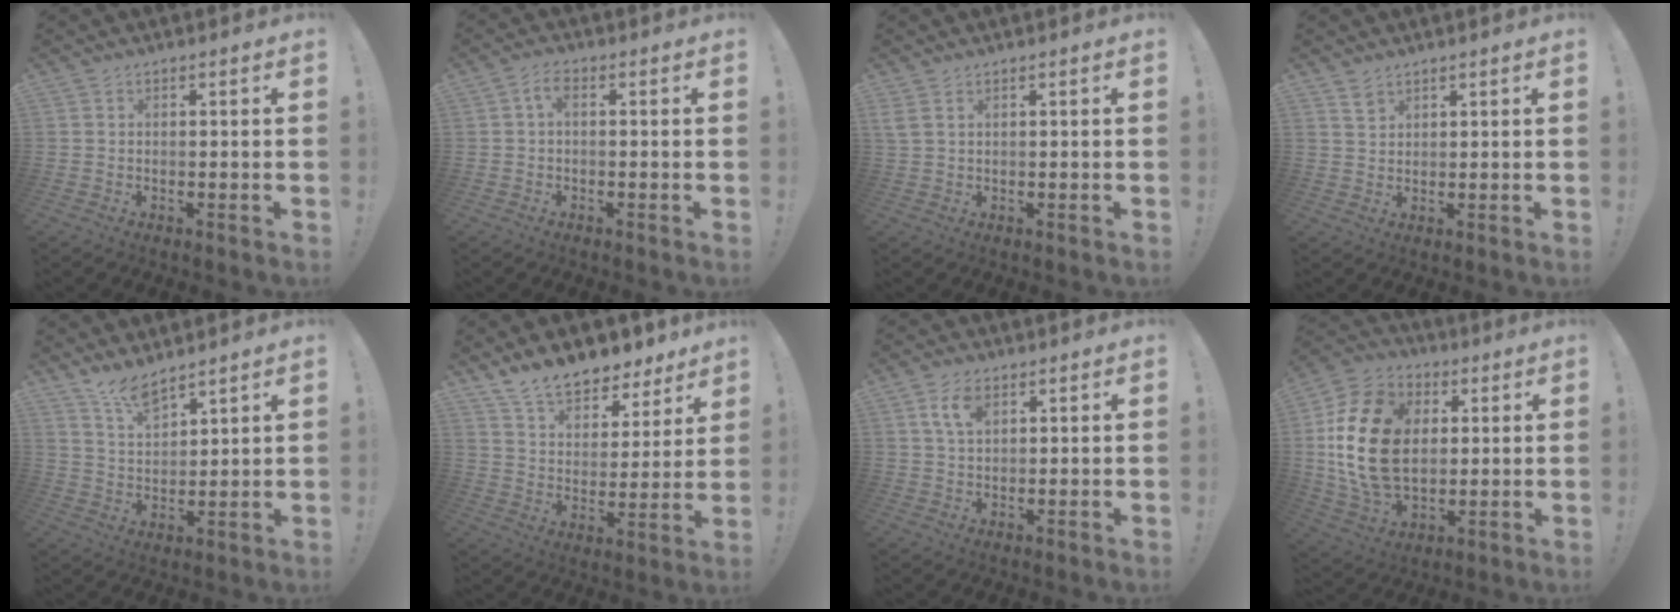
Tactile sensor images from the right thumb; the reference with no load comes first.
{"total": 3.3, "force": [0.4, 1.6, 2.9], "torque": [-0.060, 0.009, 0.006]}
{"total": 2.2, "force": [1.1, 1.0, 1.6], "torque": [-0.037, 0.002, 0.022]}
{"total": 2.8, "force": [2.0, 1.8, 0.7], "torque": [0.002, -0.015, 0.036]}
{"total": 7.5, "force": [6.4, 2.2, 3.2], "torque": [-0.068, -0.043, 0.121]}
{"total": 12.5, "force": [10.7, 5.1, 4.0], "torque": [-0.079, -0.081, 0.197]}
{"total": 5.9, "force": [2.6, 3.3, 4.2], "torque": [-0.074, 0.000, 0.048]}
{"total": 23.4, "force": [2.6, 16.6, 16.2], "torque": [-0.307, 0.002, 0.051]}